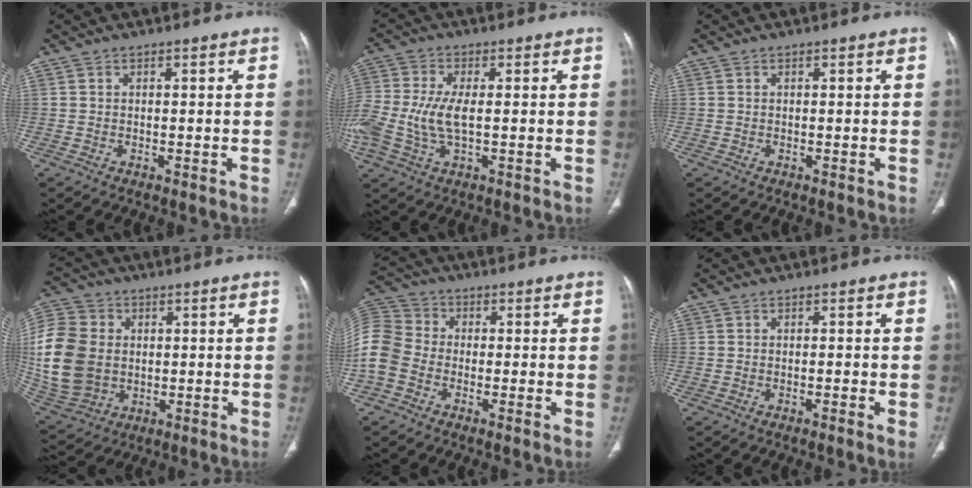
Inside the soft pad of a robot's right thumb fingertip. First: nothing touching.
{"total": 11.3, "force": [-0.9, 5.4, 9.9], "torque": [-0.250, 0.003, -0.015]}
{"total": 0.0}
{"total": 18.3, "force": [0.4, 14.6, 11.0], "torque": [-0.242, 0.002, 0.018]}
{"total": 10.8, "force": [-2.8, 8.7, 5.7], "torque": [-0.122, 0.023, -0.070]}
{"total": 1.3, "force": [-0.4, 0.3, 1.2], "torque": [-0.024, -0.002, -0.007]}